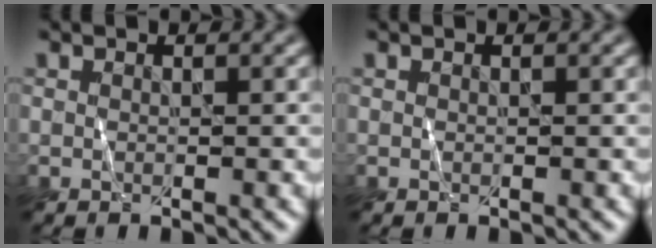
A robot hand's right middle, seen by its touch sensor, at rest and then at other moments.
{"total": 0.0}